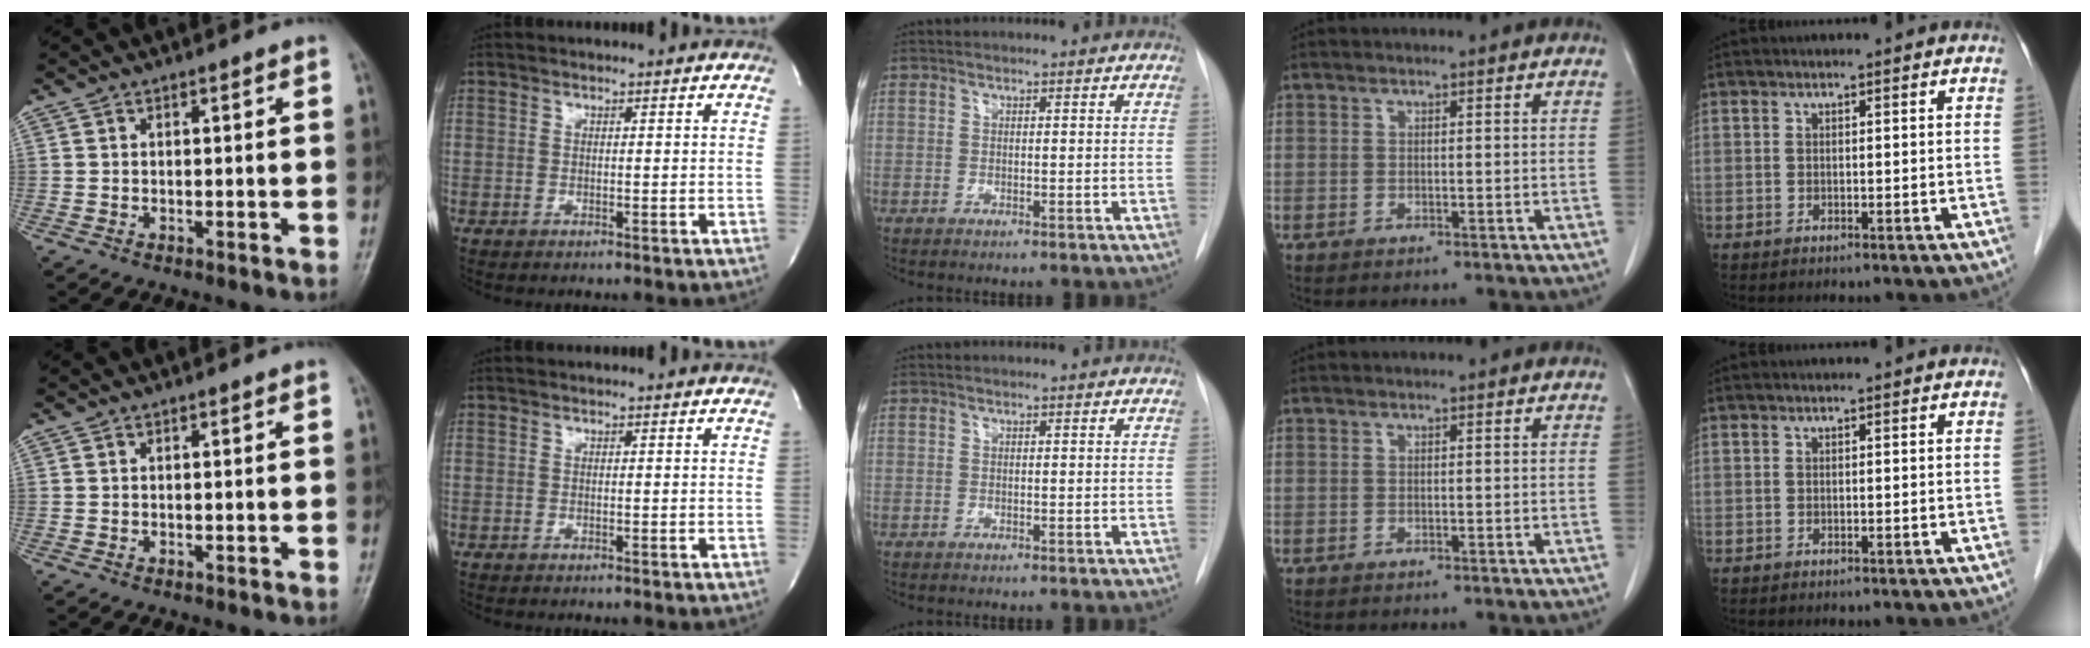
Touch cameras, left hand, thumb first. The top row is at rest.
{}